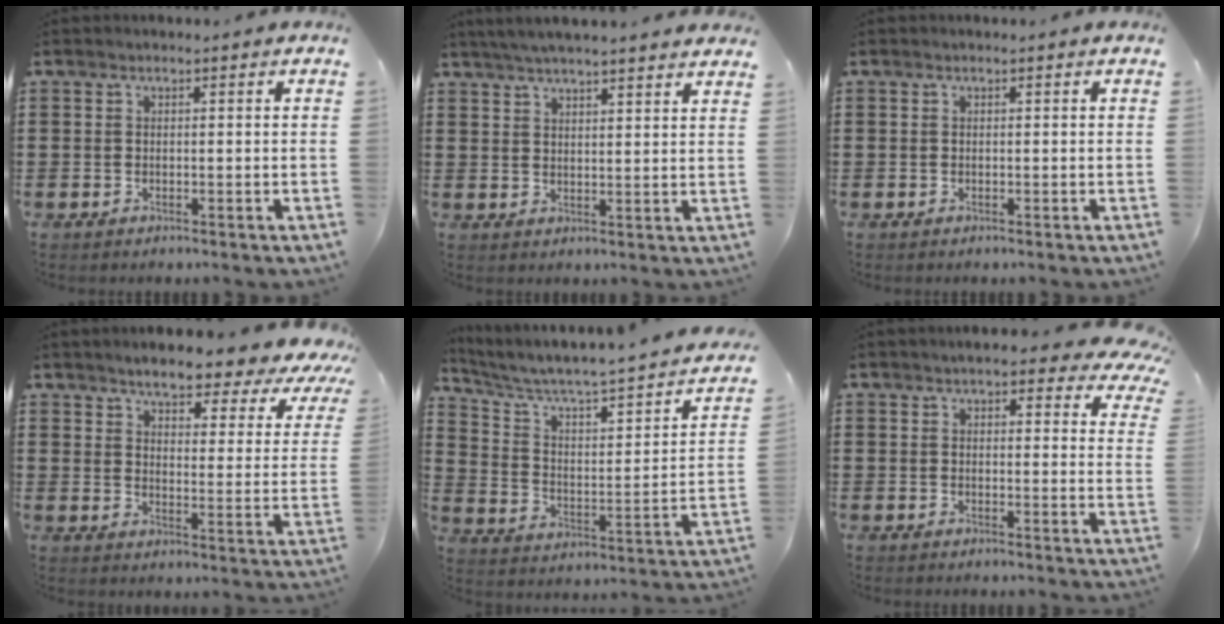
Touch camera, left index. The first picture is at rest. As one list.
[{"total": 3.9, "force": [3.7, -0.5, 1.1], "torque": [-0.032, -0.010, 0.067]}, {"total": 0.0}, {"total": 5.9, "force": [5.5, 0.7, 2.2], "torque": [-0.054, -0.037, 0.089]}, {"total": 3.2, "force": [2.2, 0.7, 2.2], "torque": [-0.061, -0.032, 0.022]}, {"total": 5.2, "force": [4.4, 0.8, 2.7], "torque": [-0.049, -0.011, 0.077]}]